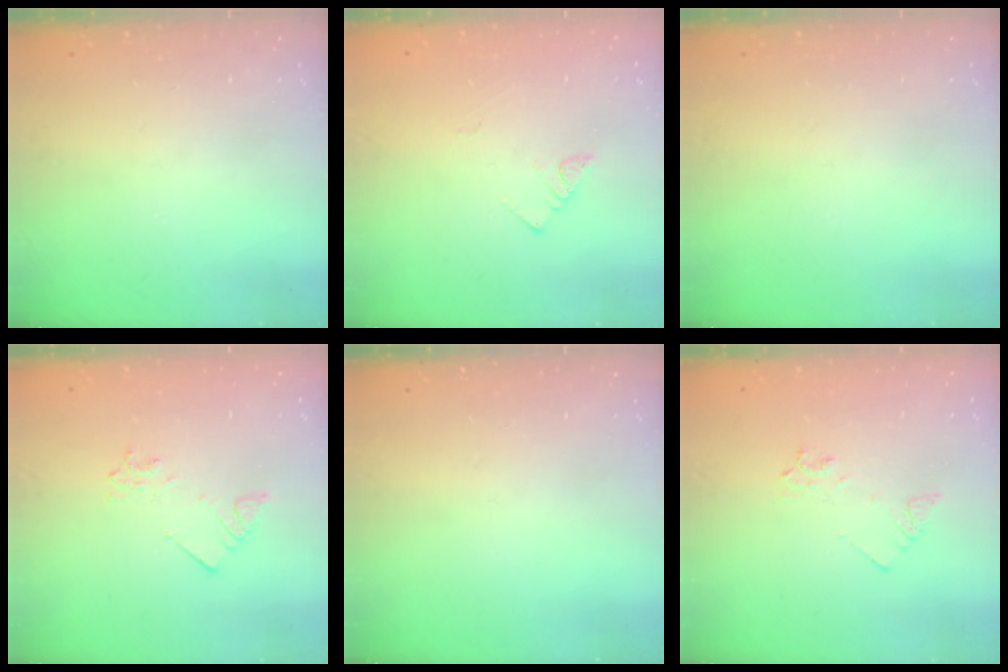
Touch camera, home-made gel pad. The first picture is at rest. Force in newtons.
{"total": 2.7, "press": 2.7, "slide": 0.4}
{"total": 0.0}
{"total": 2.3, "press": 2.3, "slide": 0.3}
{"total": 0.0}
{"total": 2.5, "press": 2.4, "slide": 0.4}